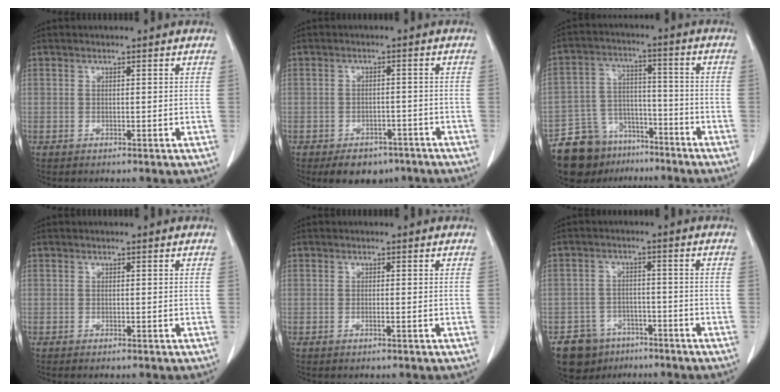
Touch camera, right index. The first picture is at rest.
{"total": 6.6, "force": [-4.9, 3.9, 2.3], "torque": [-0.022, 0.005, -0.064]}
{"total": 12.5, "force": [-9.4, 7.4, 3.5], "torque": [-0.066, 0.036, -0.152]}
{"total": 0.8, "force": [-0.7, 0.1, 0.4], "torque": [-0.008, -0.002, -0.009]}
{"total": 0.6, "force": [-0.2, -0.1, 0.5], "torque": [-0.010, 0.000, -0.004]}
{"total": 7.4, "force": [-4.9, 5.5, 0.8], "torque": [-0.009, 0.013, -0.070]}